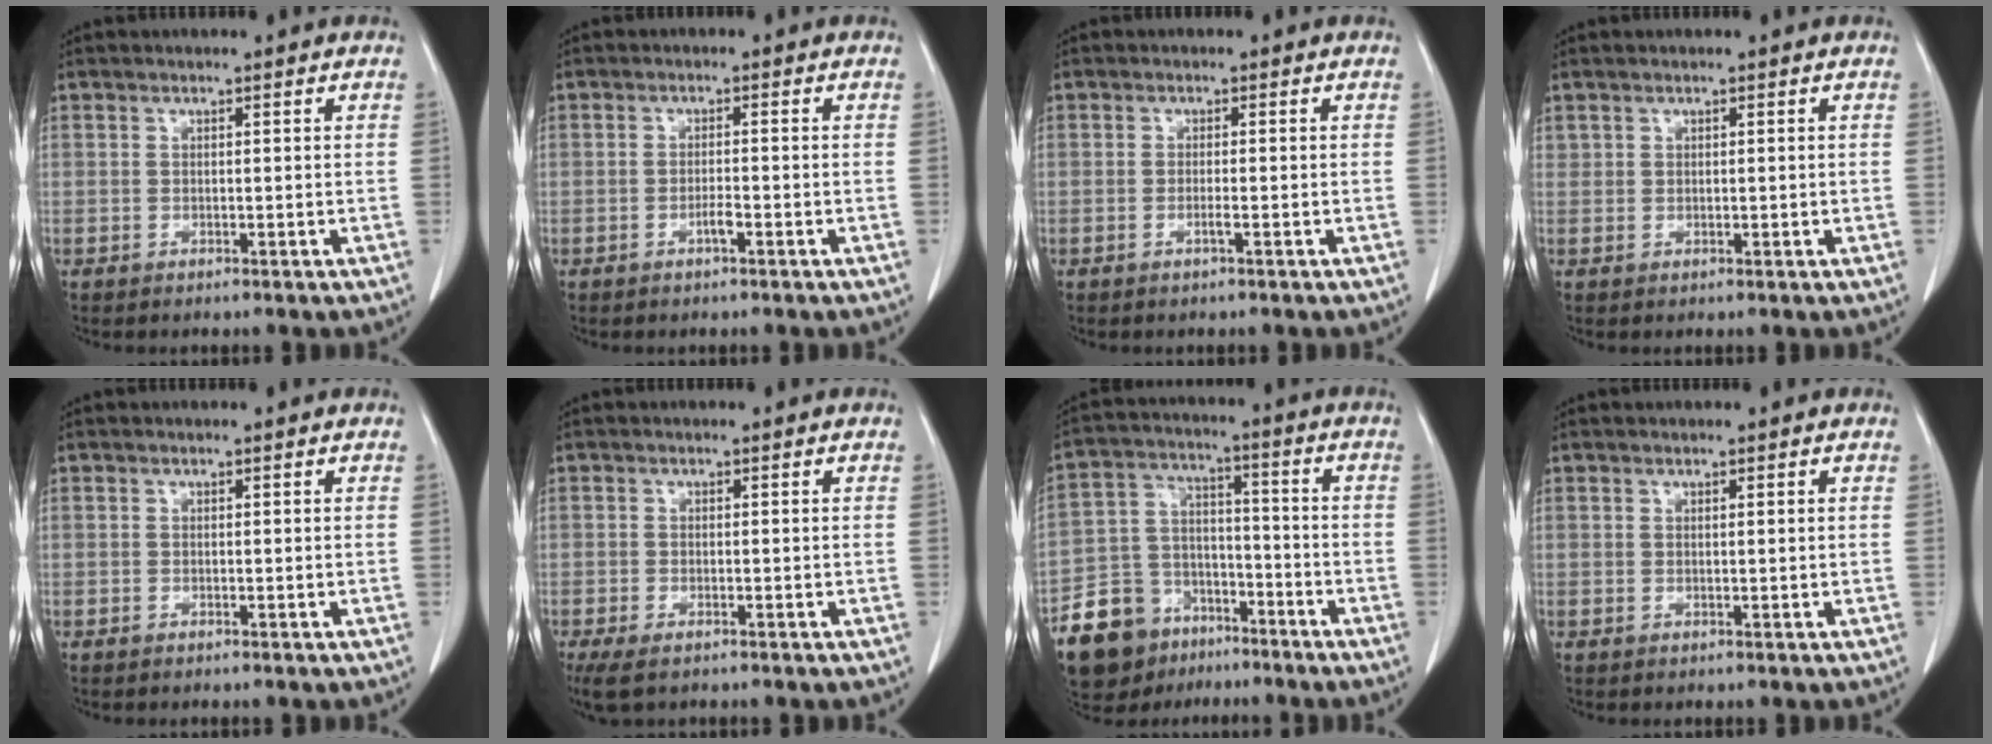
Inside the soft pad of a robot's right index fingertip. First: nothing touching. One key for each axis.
{"total": 2.1, "fx": -1.0, "fy": 0.5, "fz": 1.8, "tx": -0.035, "ty": 0.001, "tz": -0.017}
{"total": 1.5, "fx": -0.6, "fy": 0.3, "fz": 1.4, "tx": -0.028, "ty": 0.000, "tz": -0.010}
{"total": 1.4, "fx": 0.3, "fy": 1.1, "fz": 0.9, "tx": -0.029, "ty": 0.012, "tz": 0.013}
{"total": 0.0}
{"total": 5.3, "fx": -3.2, "fy": 2.4, "fz": 3.5, "tx": -0.070, "ty": -0.012, "tz": -0.054}
{"total": 16.5, "fx": -10.9, "fy": 10.8, "fz": 6.1, "tx": -0.143, "ty": 0.038, "tz": -0.182}
{"total": 0.9, "fx": 0.2, "fy": 0.3, "fz": 0.8, "tx": -0.022, "ty": 0.005, "tz": 0.007}